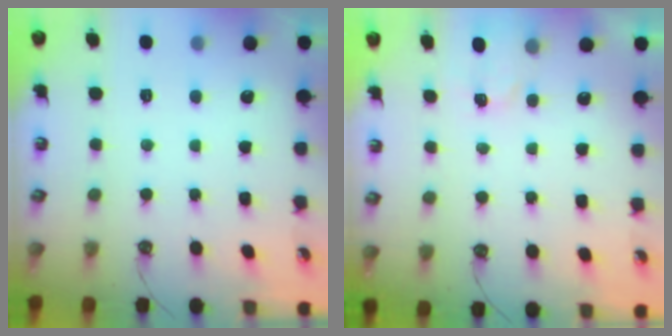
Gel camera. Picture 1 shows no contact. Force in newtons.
{"total": 2.2, "press": 2.2, "slide": 0.4}